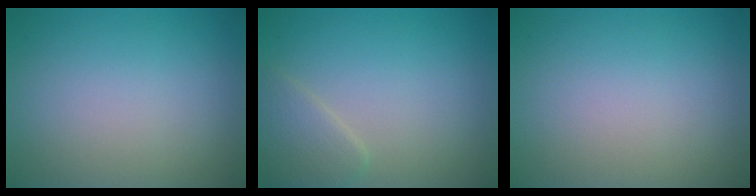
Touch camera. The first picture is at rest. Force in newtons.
{"total": 2.2, "press": 2.2, "slide": 0.1}
{"total": 0.0}